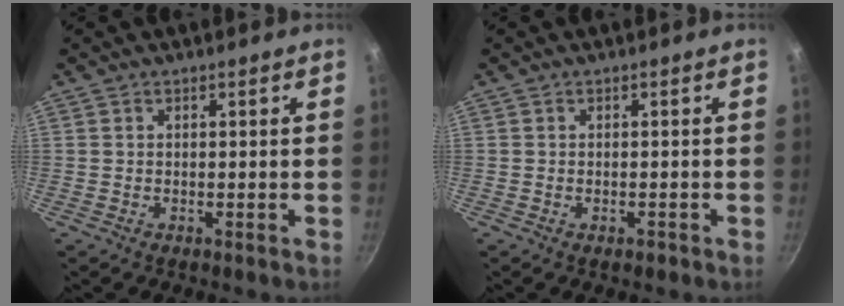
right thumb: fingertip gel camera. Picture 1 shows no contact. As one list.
[{"total": 1.2, "force": [-0.7, 0.6, 0.8], "torque": [-0.012, 0.003, -0.010]}]